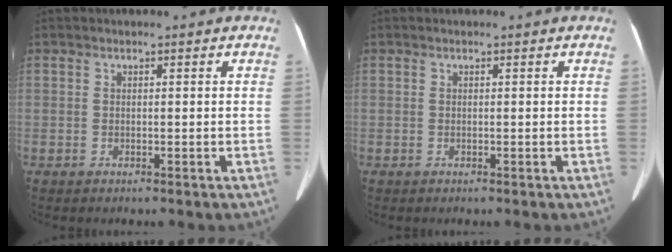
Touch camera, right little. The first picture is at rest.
{"total": 0.0}